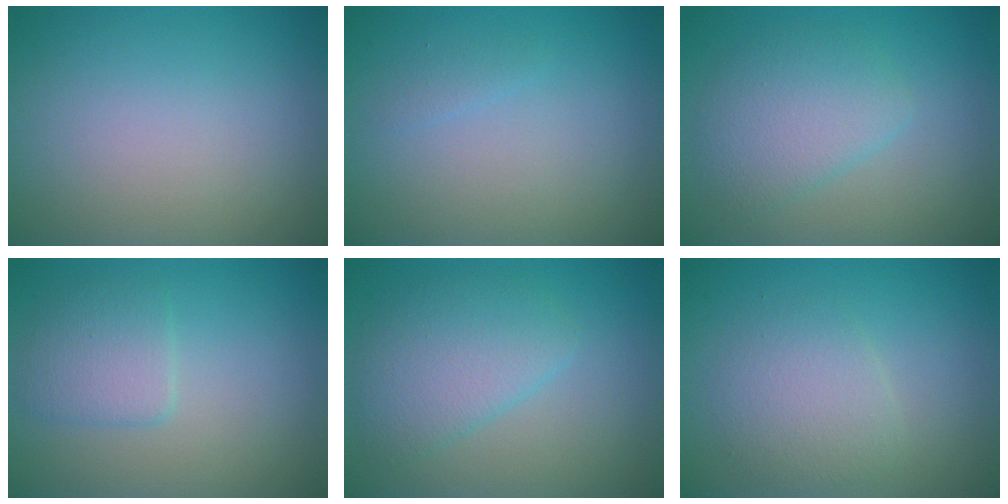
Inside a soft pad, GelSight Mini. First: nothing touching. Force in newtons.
{"total": 0.6, "press": 0.6, "slide": 0.0}
{"total": 3.7, "press": 3.7, "slide": 0.1}
{"total": 2.5, "press": 2.5, "slide": 0.1}
{"total": 4.0, "press": 4.0, "slide": 0.2}
{"total": 3.0, "press": 3.0, "slide": 0.1}